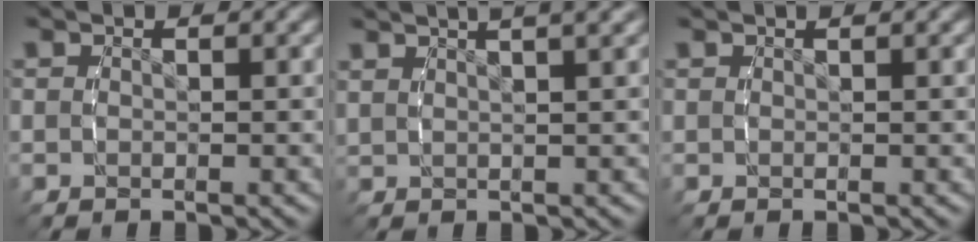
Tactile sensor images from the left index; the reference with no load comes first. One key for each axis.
{"total": 5.6, "fx": 3.8, "fy": 2.0, "fz": 3.6, "tx": -0.046, "ty": 0.024, "tz": 0.053}
{"total": 0.6, "fx": 0.6, "fy": -0.2, "fz": 0.1, "tx": 0.002, "ty": 0.004, "tz": 0.010}